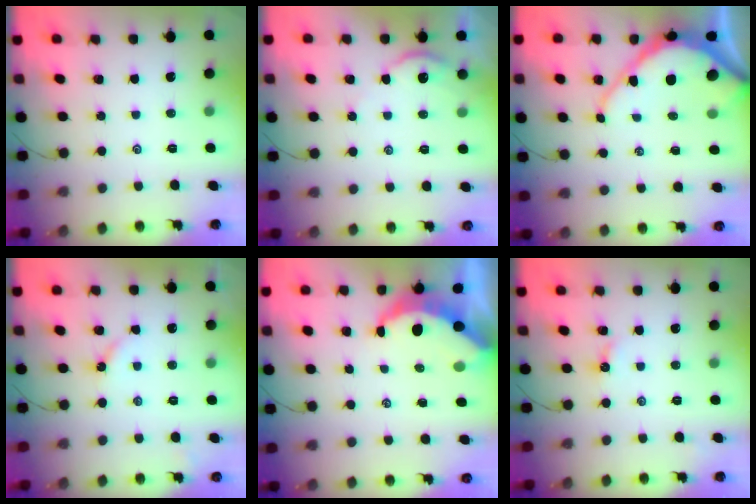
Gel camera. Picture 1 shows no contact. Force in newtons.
{"total": 2.8, "press": 2.8, "slide": 0.4}
{"total": 10.7, "press": 10.6, "slide": 1.0}
{"total": 3.3, "press": 3.2, "slide": 0.4}
{"total": 6.6, "press": 6.5, "slide": 0.9}
{"total": 3.0, "press": 3.0, "slide": 0.4}